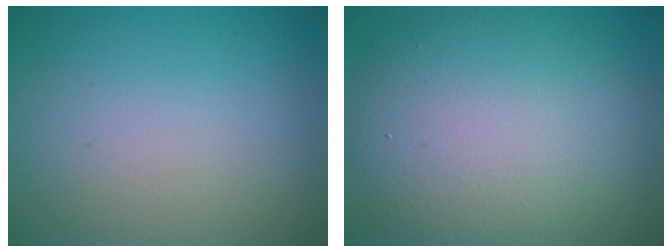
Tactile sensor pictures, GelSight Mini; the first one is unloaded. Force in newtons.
{"total": 11.4, "press": 11.4, "slide": 0.8}